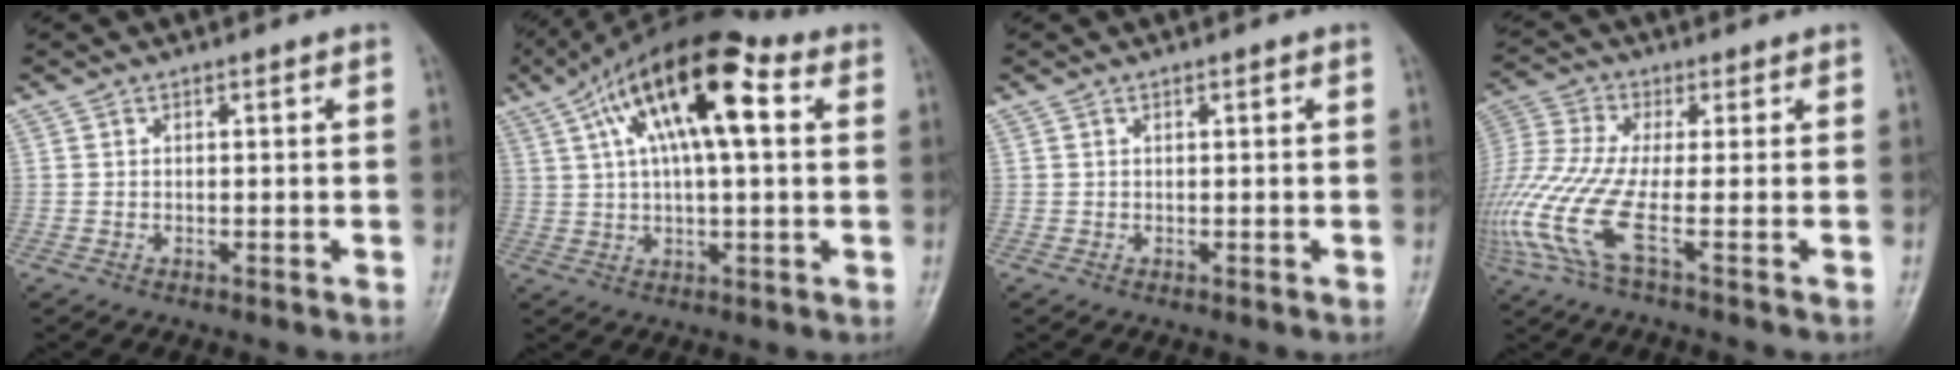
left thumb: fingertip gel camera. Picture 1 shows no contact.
{"total": 16.7, "force": [5.5, 6.2, 14.5], "torque": [-0.234, 0.024, 0.082]}
{"total": 0.0}
{"total": 12.5, "force": [-3.8, 2.3, 11.7], "torque": [-0.304, 0.006, -0.086]}